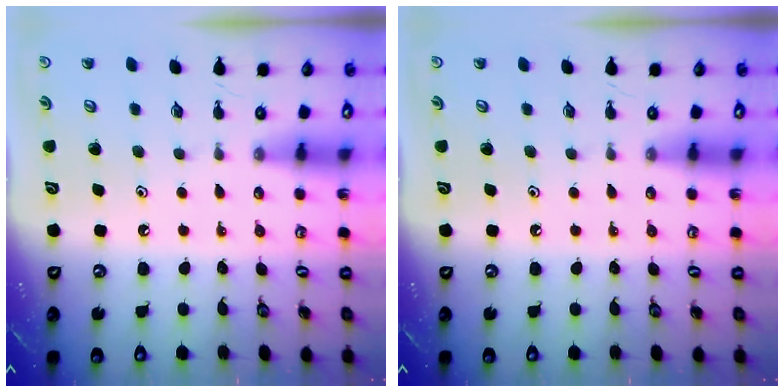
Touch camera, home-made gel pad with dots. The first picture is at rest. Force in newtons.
{"total": 0.0}